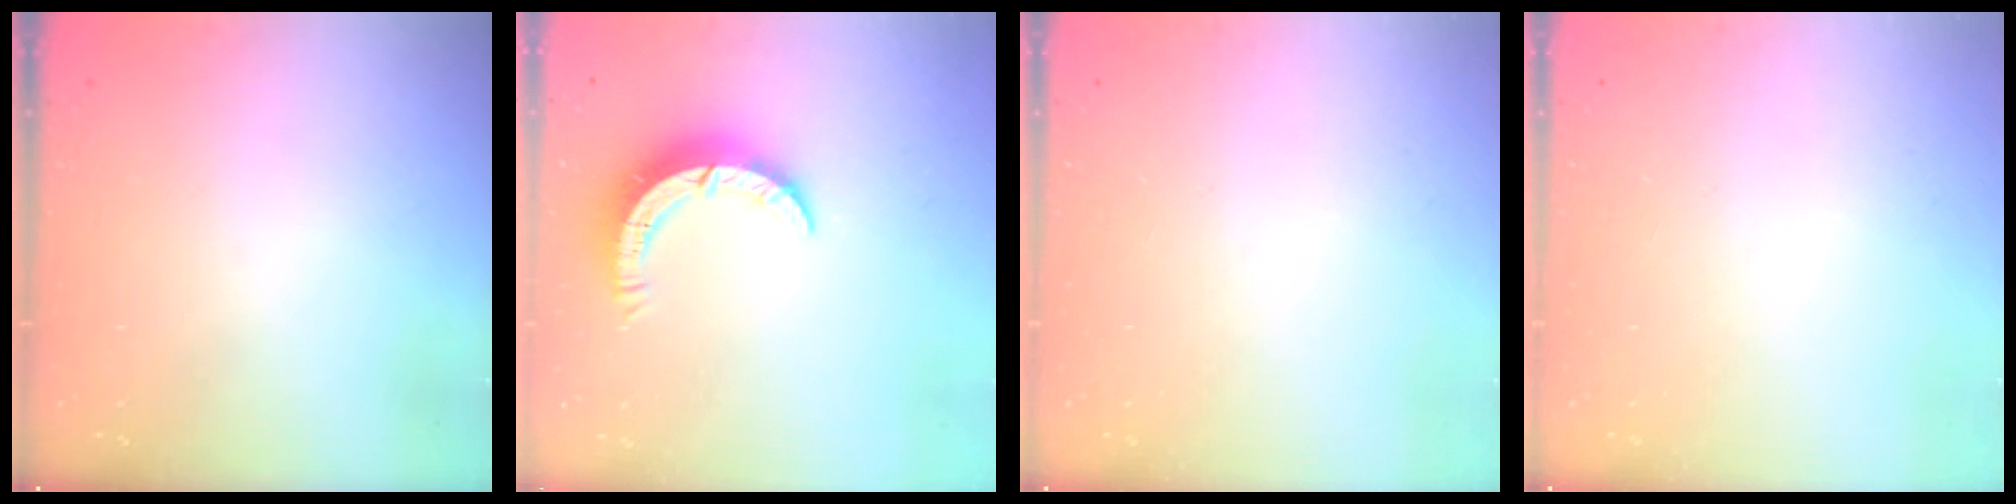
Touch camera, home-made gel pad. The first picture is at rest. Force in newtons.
{"total": 7.1, "press": 7.1, "slide": 0.4}
{"total": 0.0}
{"total": 0.0}